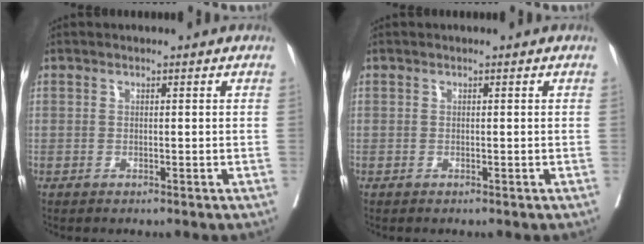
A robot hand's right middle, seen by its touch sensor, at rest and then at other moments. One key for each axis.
{"total": 0.0}